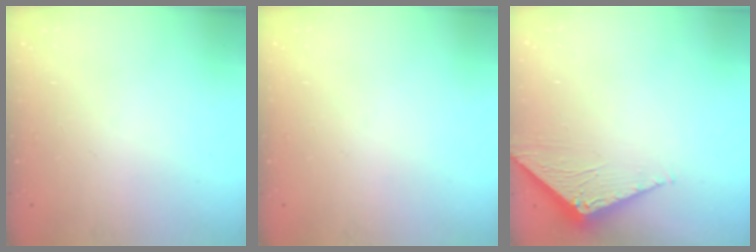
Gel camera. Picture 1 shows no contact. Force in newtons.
{"total": 0.0}
{"total": 3.1, "press": 3.1, "slide": 0.2}